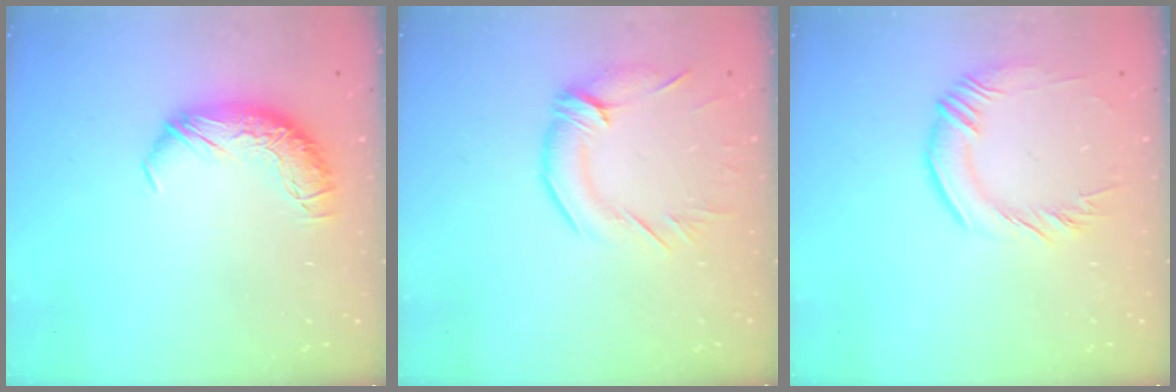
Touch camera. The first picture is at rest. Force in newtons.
{"total": 1.4, "press": 0.8, "slide": 1.1}
{"total": 1.5, "press": 1.0, "slide": 1.1}